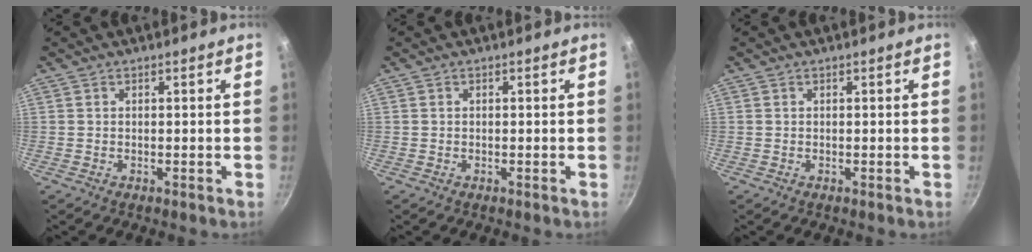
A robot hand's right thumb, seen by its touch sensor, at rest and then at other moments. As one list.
[{"total": 0.0}, {"total": 0.0}]